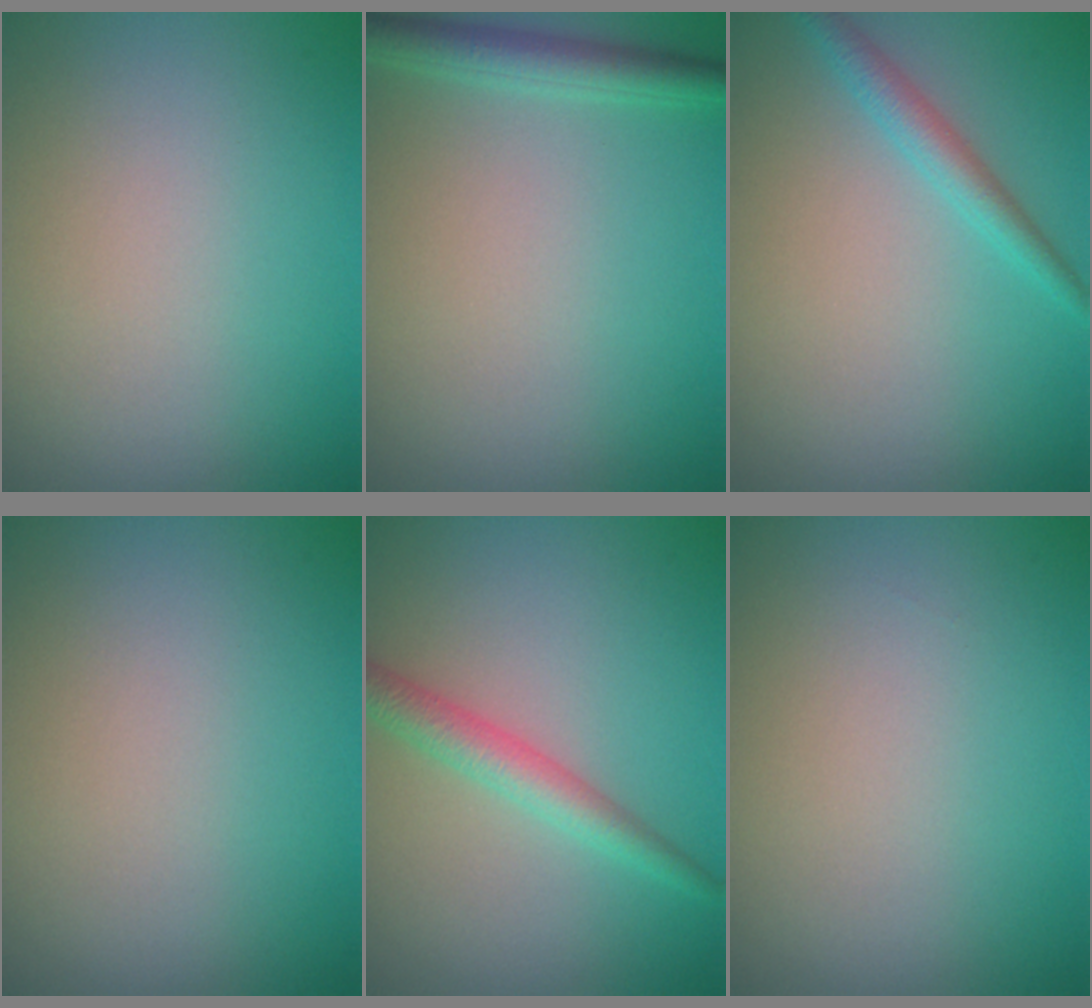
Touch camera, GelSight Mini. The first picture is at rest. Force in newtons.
{"total": 2.7, "press": 2.7, "slide": 0.1}
{"total": 2.1, "press": 2.1, "slide": 0.1}
{"total": 0.0}
{"total": 2.7, "press": 2.7, "slide": 0.1}
{"total": 0.0}